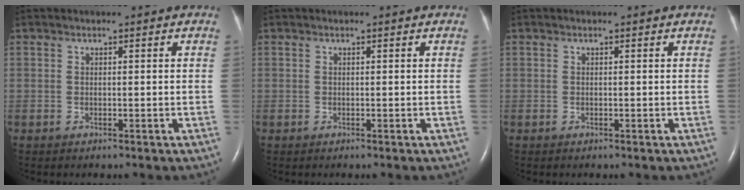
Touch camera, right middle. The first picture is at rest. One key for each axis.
{"total": 0.0}
{"total": 0.0}